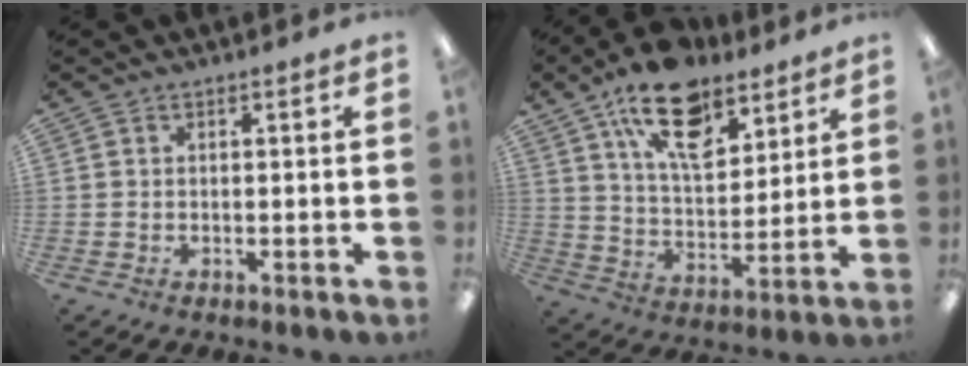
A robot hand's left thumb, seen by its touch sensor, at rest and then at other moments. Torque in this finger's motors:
{"motor_torque": [0.52, 0.69, 1.71, -1.06, 0.53]}